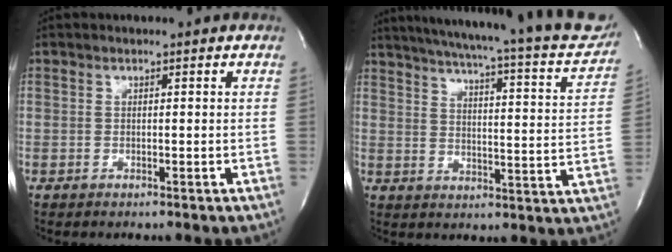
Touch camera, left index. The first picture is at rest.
{"total": 27.4, "force": [24.0, 2.9, 12.9], "torque": [-0.193, -0.058, 0.289]}